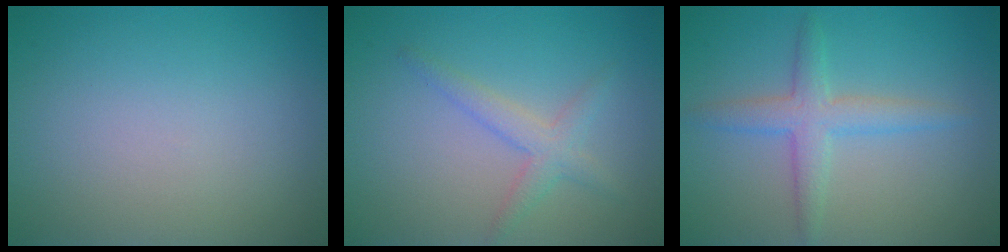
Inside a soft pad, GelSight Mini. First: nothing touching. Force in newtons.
{"total": 2.2, "press": 2.2, "slide": 0.1}
{"total": 3.0, "press": 3.0, "slide": 0.1}